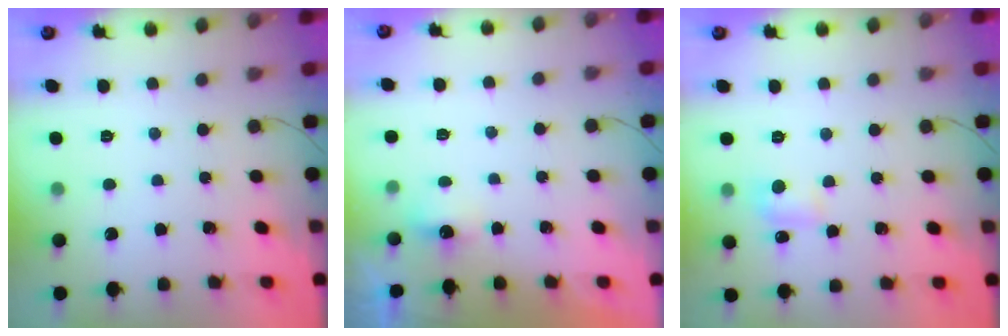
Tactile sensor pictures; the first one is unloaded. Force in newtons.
{"total": 1.7, "press": 1.5, "slide": 0.7}
{"total": 6.8, "press": 6.6, "slide": 1.7}